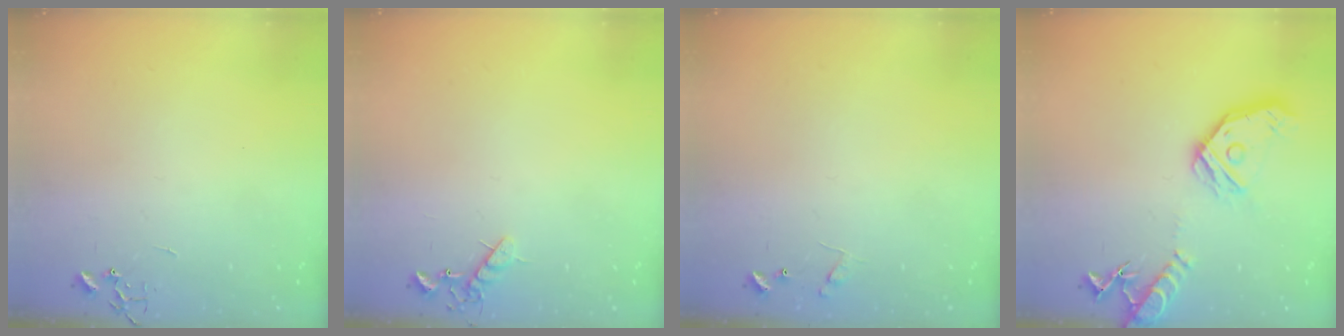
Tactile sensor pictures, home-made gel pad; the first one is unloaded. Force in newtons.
{"total": 6.3, "press": 6.2, "slide": 0.9}
{"total": 7.7, "press": 7.7, "slide": 0.3}
{"total": 17.1, "press": 16.9, "slide": 2.2}